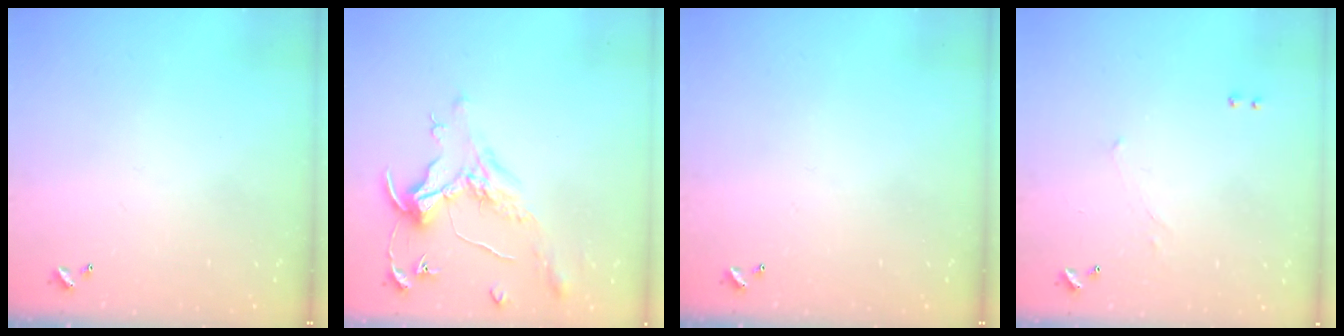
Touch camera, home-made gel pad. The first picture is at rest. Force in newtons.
{"total": 1.6, "press": 1.4, "slide": 0.7}
{"total": 0.0}
{"total": 2.8, "press": 2.7, "slide": 0.5}